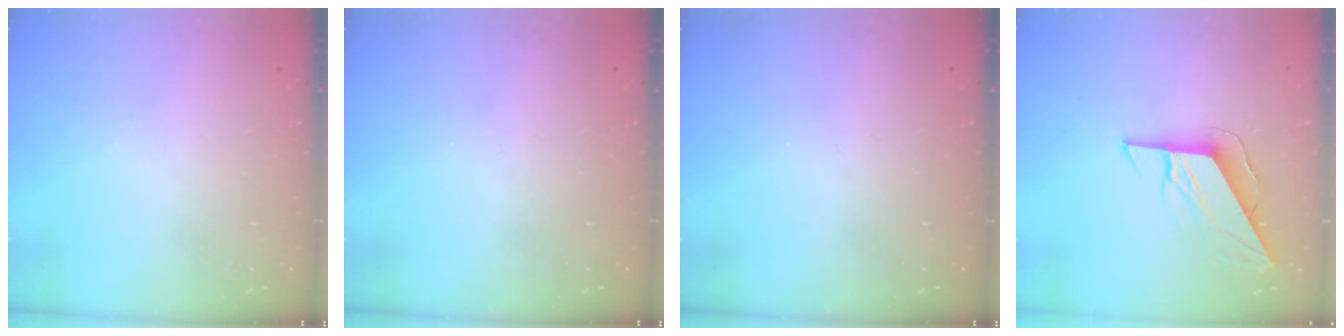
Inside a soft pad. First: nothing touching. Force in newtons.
{"total": 0.0}
{"total": 0.0}
{"total": 8.4, "press": 8.4, "slide": 0.4}